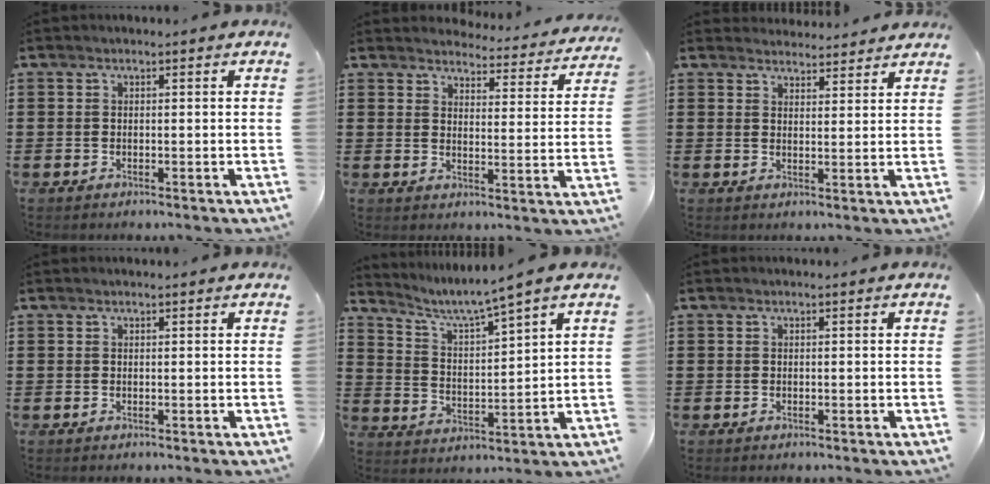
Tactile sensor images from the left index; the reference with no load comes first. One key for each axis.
{"total": 4.3, "fx": 4.2, "fy": 0.1, "fz": 0.3, "tx": -0.019, "ty": -0.033, "tz": 0.072}
{"total": 3.3, "fx": 3.2, "fy": 0.4, "fz": 0.0, "tx": -0.008, "ty": -0.012, "tz": 0.062}
{"total": 0.0}
{"total": 4.3, "fx": 3.6, "fy": -0.7, "fz": 2.2, "tx": -0.062, "ty": -0.032, "tz": 0.052}
{"total": 0.0}